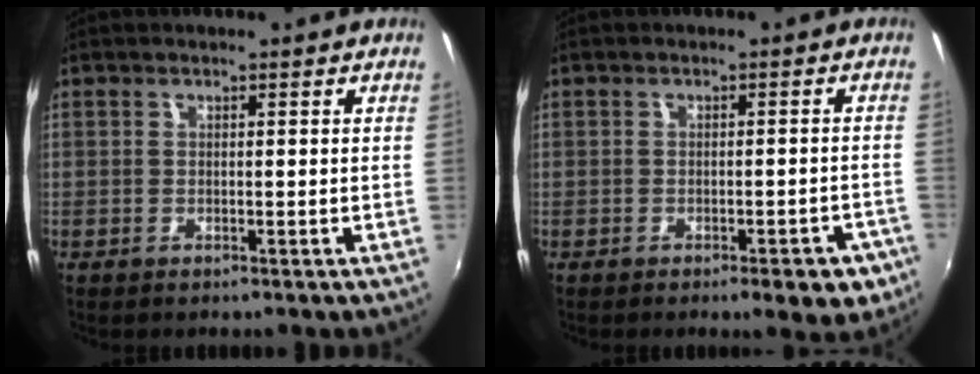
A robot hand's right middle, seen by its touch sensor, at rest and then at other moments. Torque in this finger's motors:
{"motor_torque": [0.03, -0.56, 0.15, 0.12]}